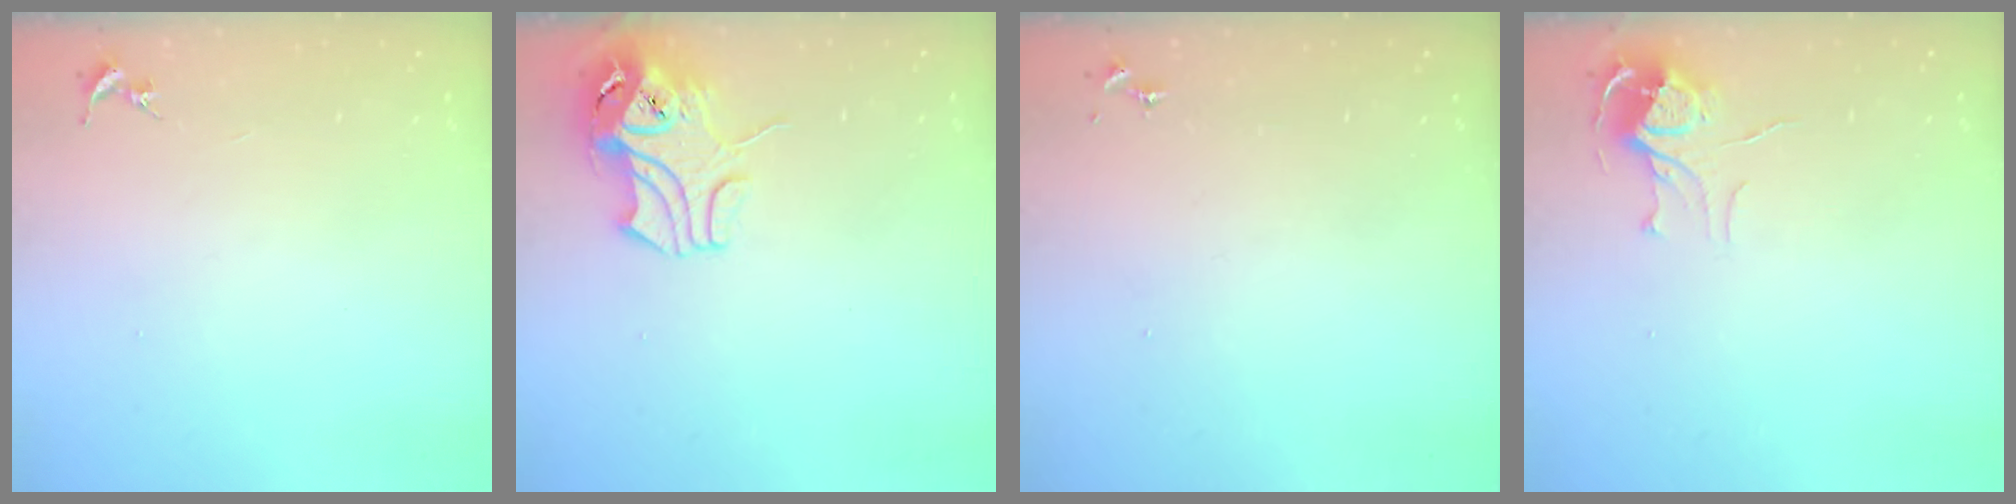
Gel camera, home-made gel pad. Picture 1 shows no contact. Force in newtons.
{"total": 10.3, "press": 10.2, "slide": 1.6}
{"total": 0.0}
{"total": 7.0, "press": 7.0, "slide": 0.6}